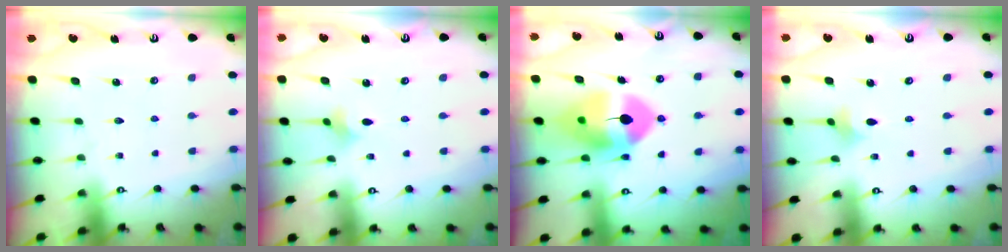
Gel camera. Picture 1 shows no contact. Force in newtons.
{"total": 1.9, "press": 1.8, "slide": 0.5}
{"total": 13.1, "press": 12.9, "slide": 2.5}
{"total": 2.8, "press": 2.7, "slide": 0.6}